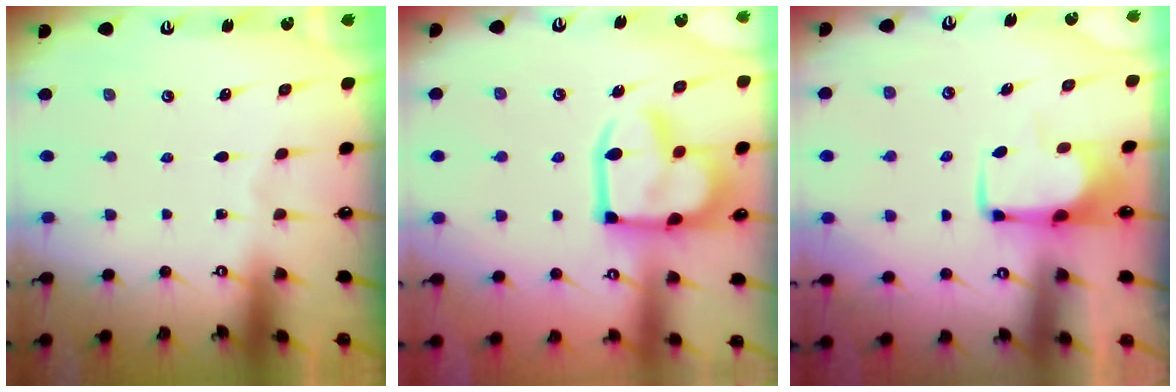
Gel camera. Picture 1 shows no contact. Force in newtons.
{"total": 17.7, "press": 17.7, "slide": 1.5}
{"total": 1.9, "press": 1.9, "slide": 0.5}